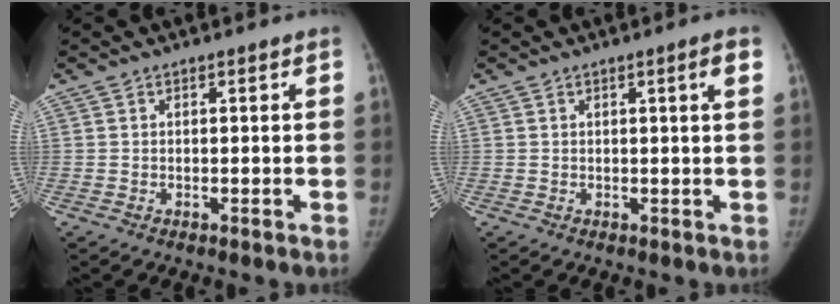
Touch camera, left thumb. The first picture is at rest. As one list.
[{"total": 2.3, "force": [0.9, -0.1, 2.1], "torque": [-0.033, -0.002, 0.013]}]